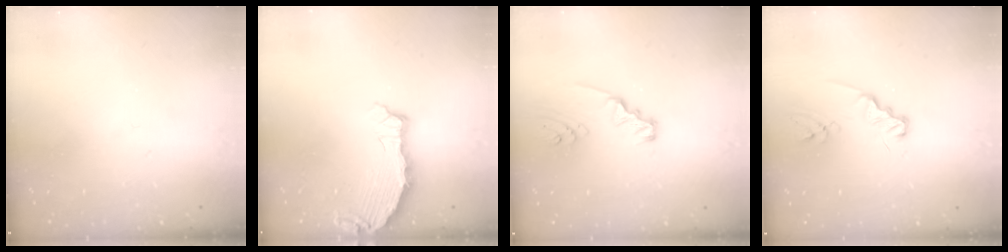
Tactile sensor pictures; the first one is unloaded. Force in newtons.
{"total": 6.3, "press": 5.6, "slide": 2.8}
{"total": 3.1, "press": 3.1, "slide": 0.3}
{"total": 2.7, "press": 2.7, "slide": 0.4}